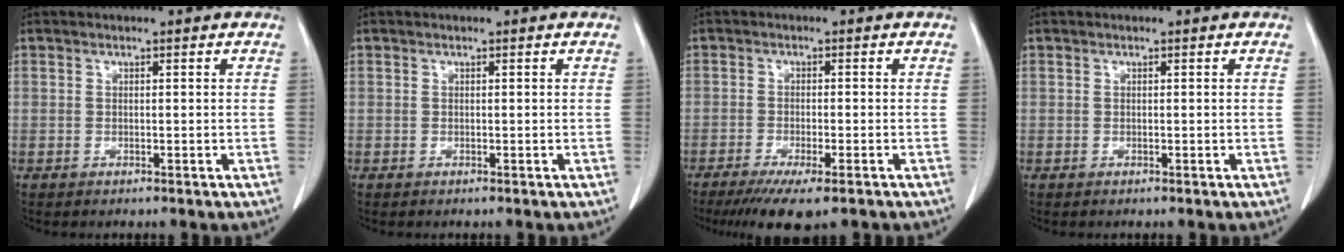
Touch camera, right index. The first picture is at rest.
{"total": 0.0}
{"total": 8.0, "force": [-5.8, 1.0, 5.5], "torque": [-0.080, -0.020, -0.088]}
{"total": 0.0}